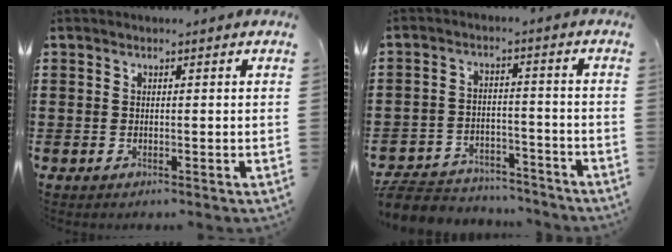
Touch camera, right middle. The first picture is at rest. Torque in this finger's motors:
{"motor_torque": [1.73, -0.41, 0.64, 0.15]}